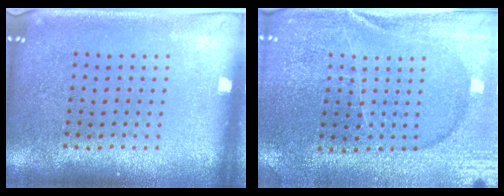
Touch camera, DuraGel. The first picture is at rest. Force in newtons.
{"total": 1.8, "press": 1.8, "slide": 0.2}